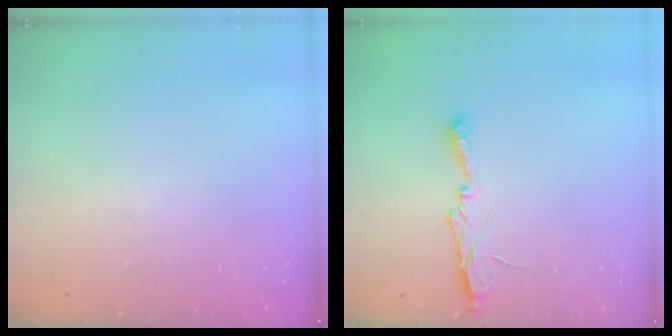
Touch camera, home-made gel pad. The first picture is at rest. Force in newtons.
{"total": 7.0, "press": 7.0, "slide": 0.7}